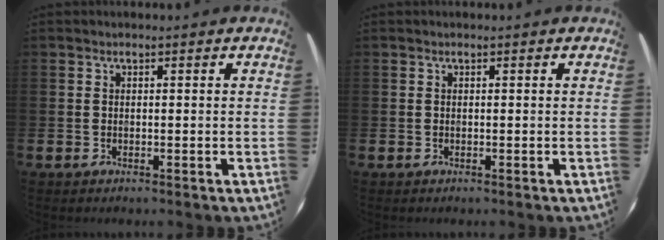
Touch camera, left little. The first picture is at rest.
{"total": 0.0}